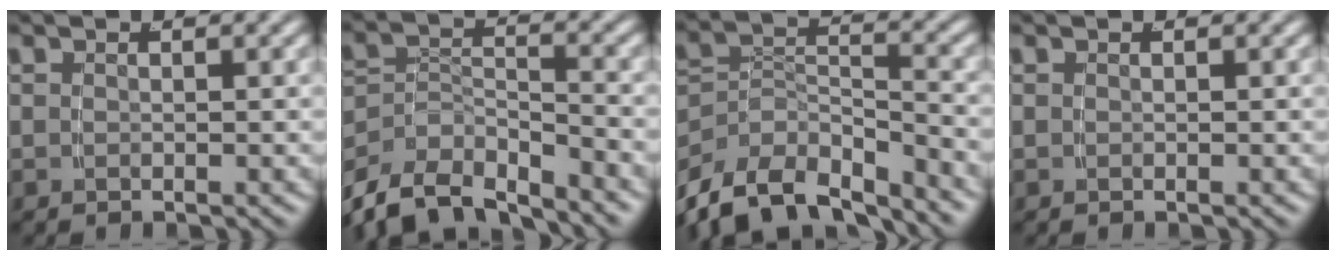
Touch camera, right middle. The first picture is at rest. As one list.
[{"total": 9.6, "force": [-6.8, 5.4, 4.1], "torque": [-0.089, -0.044, -0.102]}, {"total": 12.1, "force": [-7.7, 7.3, 5.7], "torque": [-0.117, -0.053, -0.112]}, {"total": 0.0}]